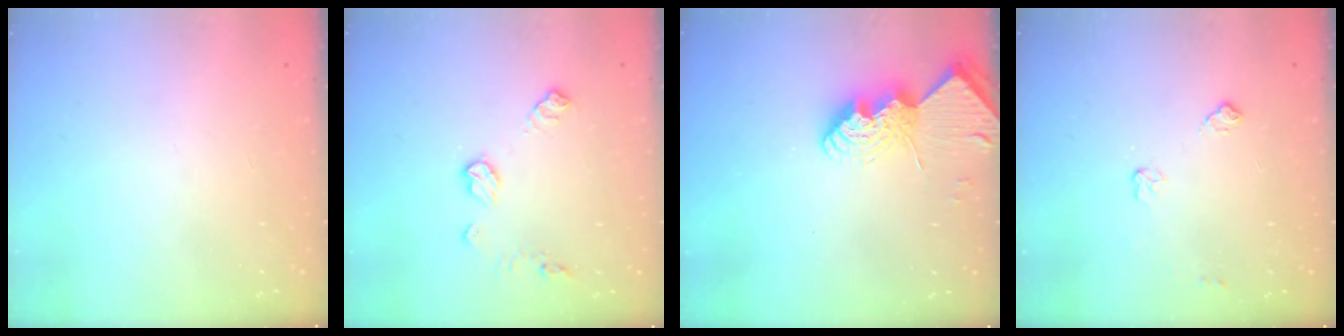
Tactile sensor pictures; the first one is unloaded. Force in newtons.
{"total": 9.0, "press": 9.0, "slide": 0.4}
{"total": 11.6, "press": 11.6, "slide": 0.9}
{"total": 6.0, "press": 6.0, "slide": 0.8}